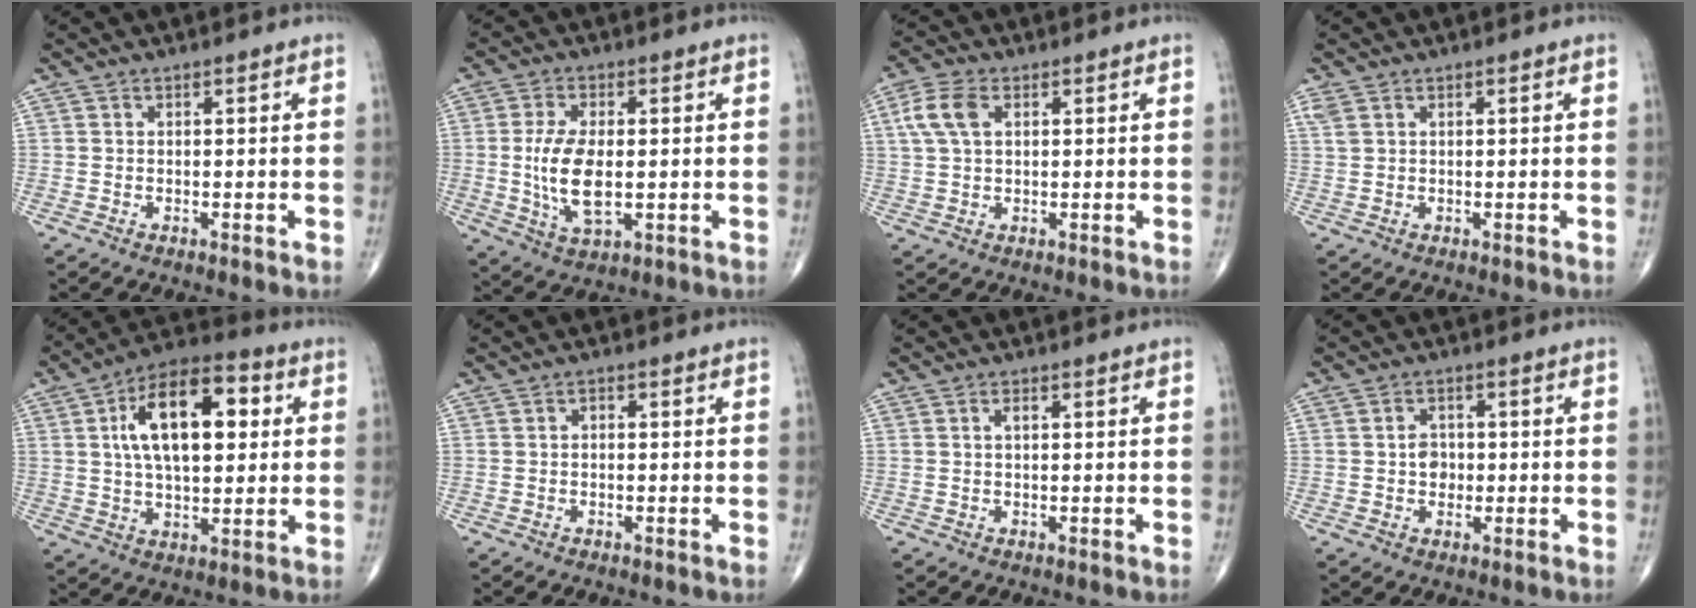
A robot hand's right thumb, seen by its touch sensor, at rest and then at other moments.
{"total": 10.0, "force": [-0.4, 4.8, 8.7], "torque": [-0.175, -0.009, -0.002]}
{"total": 6.3, "force": [1.9, 3.7, 4.7], "torque": [-0.107, 0.012, 0.036]}
{"total": 1.6, "force": [0.9, 0.9, 1.0], "torque": [-0.025, 0.009, 0.026]}
{"total": 17.6, "force": [4.0, 8.9, 14.7], "torque": [-0.222, 0.015, 0.061]}
{"total": 0.9, "force": [0.0, 0.6, 0.6], "torque": [-0.005, 0.004, -0.004]}
{"total": 1.2, "force": [0.3, 0.5, 1.0], "torque": [-0.019, 0.004, 0.005]}
{"total": 3.5, "force": [-0.2, 2.8, 2.0], "torque": [-0.015, 0.004, -0.005]}